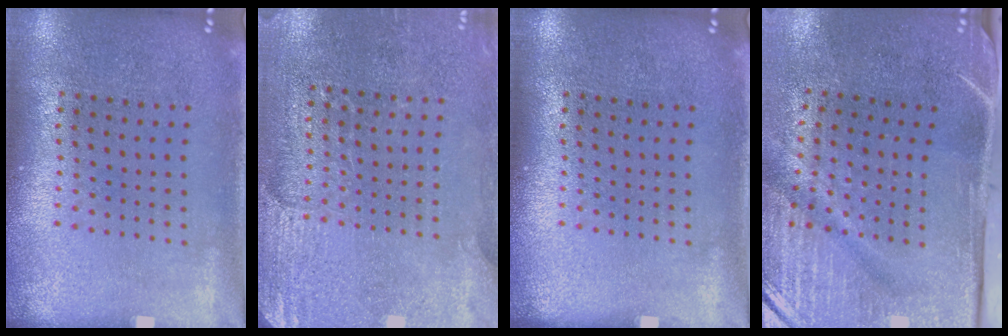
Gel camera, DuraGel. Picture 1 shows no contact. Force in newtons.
{"total": 2.8, "press": 2.6, "slide": 0.8}
{"total": 0.0}
{"total": 4.9, "press": 4.0, "slide": 2.8}